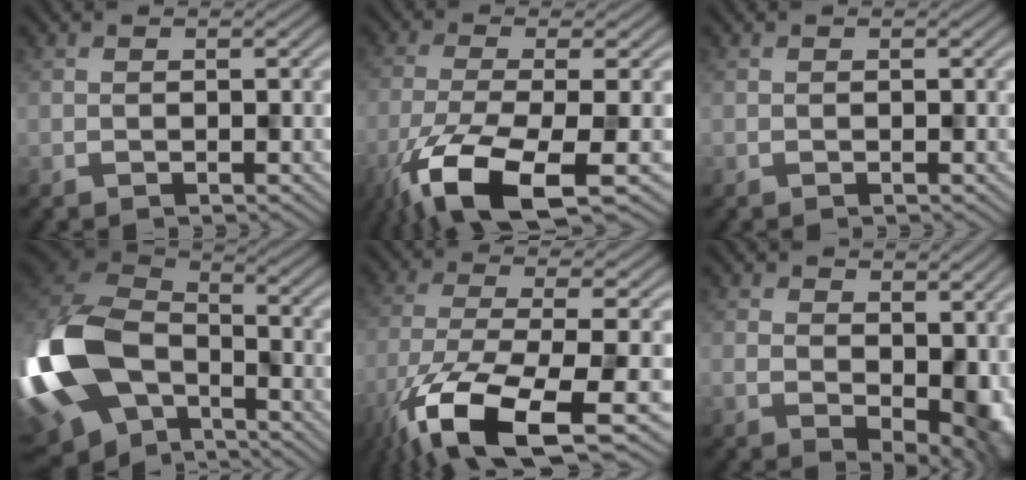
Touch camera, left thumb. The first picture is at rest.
{"total": 12.1, "force": [-6.3, 3.7, 9.7], "torque": [-0.203, -0.030, -0.113]}
{"total": 0.0}
{"total": 18.3, "force": [-5.4, 12.0, 12.7], "torque": [-0.337, -0.035, -0.075]}
{"total": 14.6, "force": [-7.1, 5.3, 11.6], "torque": [-0.267, -0.047, -0.113]}
{"total": 7.5, "force": [-0.8, 4.3, 6.1], "torque": [-0.073, -0.026, 0.011]}